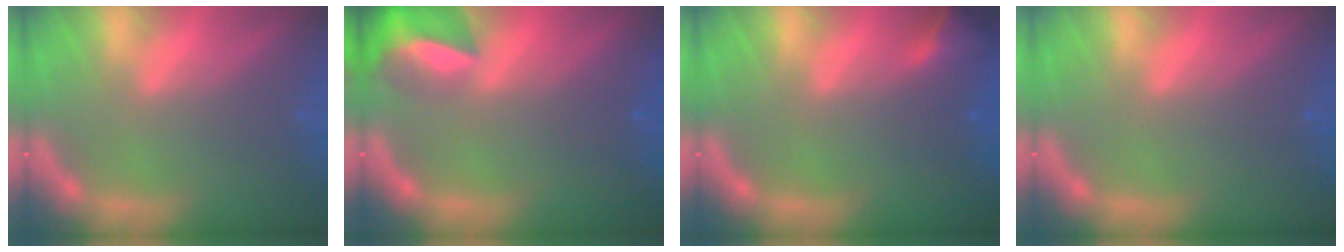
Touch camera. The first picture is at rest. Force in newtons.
{"total": 6.4}
{"total": 2.4}
{"total": 0.0}